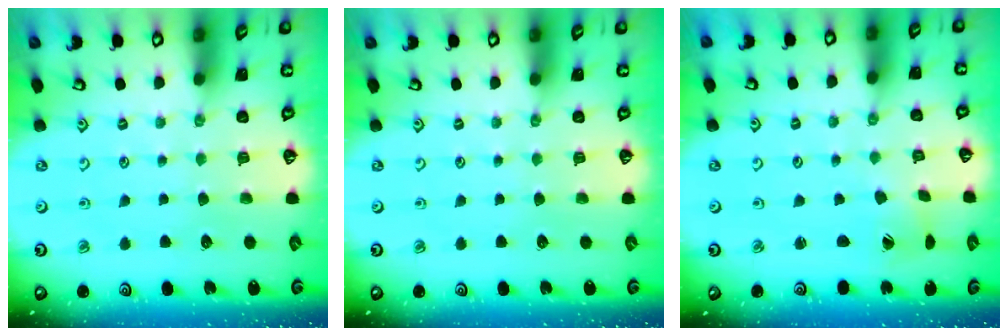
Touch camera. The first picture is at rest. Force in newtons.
{"total": 0.0}
{"total": 1.9, "press": 1.8, "slide": 0.2}